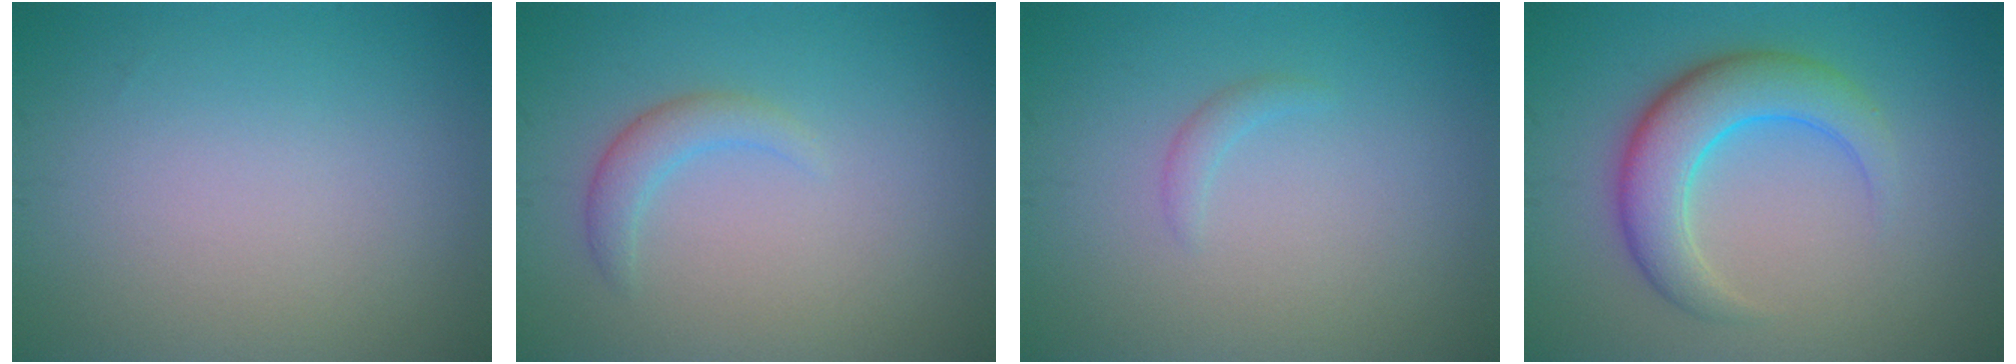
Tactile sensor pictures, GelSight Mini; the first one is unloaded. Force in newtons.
{"total": 1.9, "press": 1.9, "slide": 0.0}
{"total": 0.9, "press": 0.9, "slide": 0.2}
{"total": 5.6, "press": 5.6, "slide": 0.1}